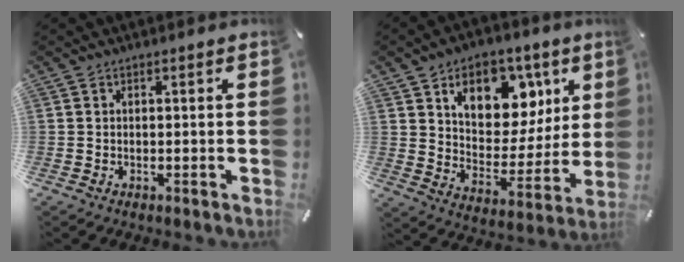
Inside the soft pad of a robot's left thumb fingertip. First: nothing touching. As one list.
[{"total": 14.4, "force": [7.7, 10.1, 6.8], "torque": [-0.090, -0.048, 0.136]}]